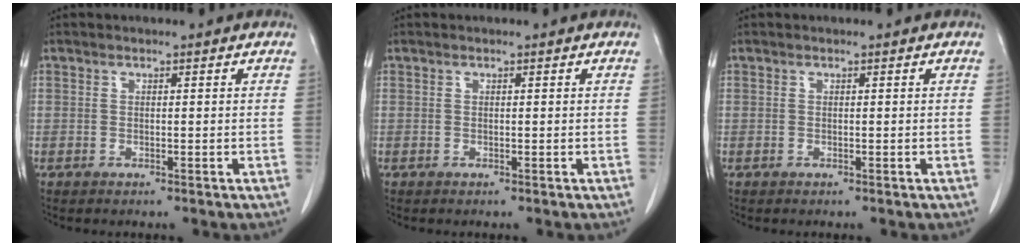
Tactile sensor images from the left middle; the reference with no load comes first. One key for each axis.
{"total": 0.0}
{"total": 0.0}